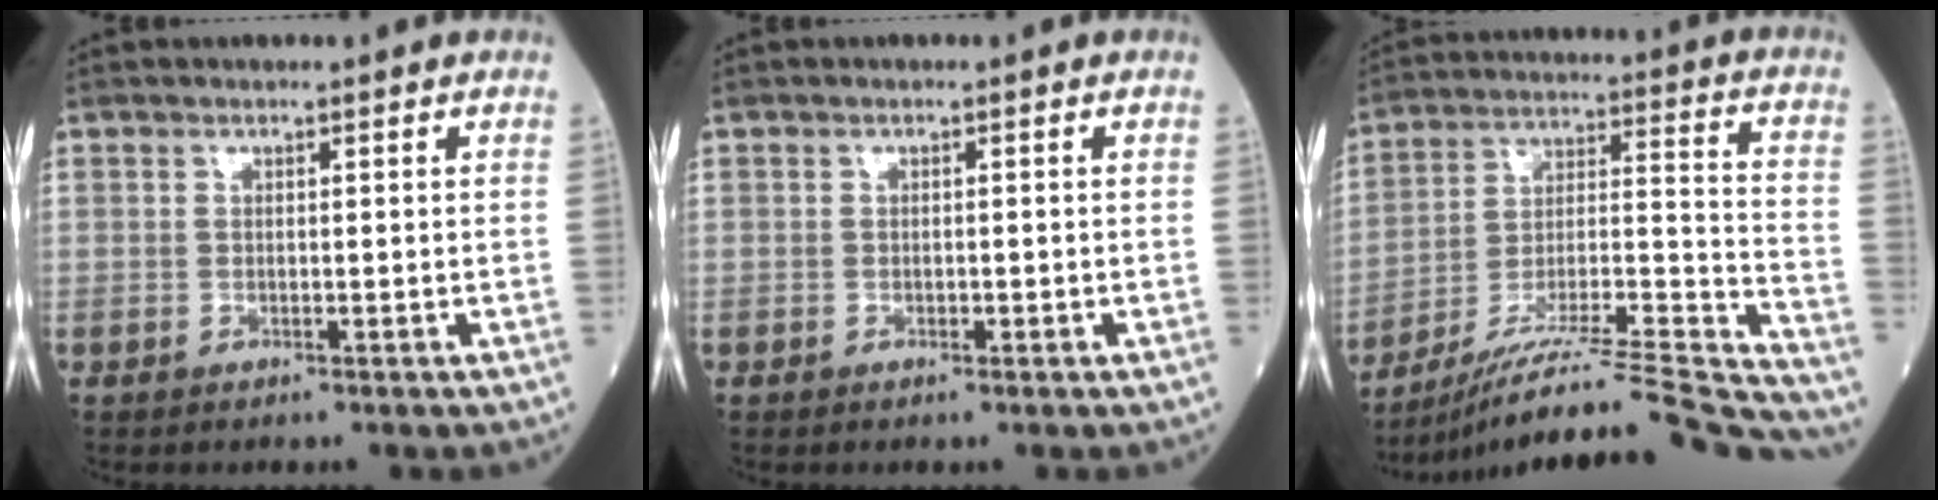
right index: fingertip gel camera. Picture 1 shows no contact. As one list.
[{"total": 0.7, "force": [-0.3, 0.3, 0.6], "torque": [-0.011, -0.001, -0.004]}, {"total": 29.1, "force": [-26.7, -0.3, 11.7], "torque": [-0.122, -0.015, -0.398]}]